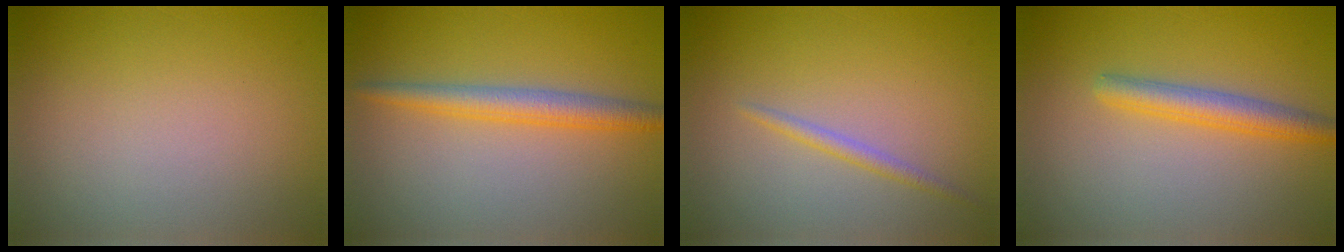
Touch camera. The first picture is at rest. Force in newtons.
{"total": 3.0, "press": 3.0, "slide": 0.2}
{"total": 1.2, "press": 1.2, "slide": 0.0}
{"total": 2.8, "press": 2.8, "slide": 0.0}